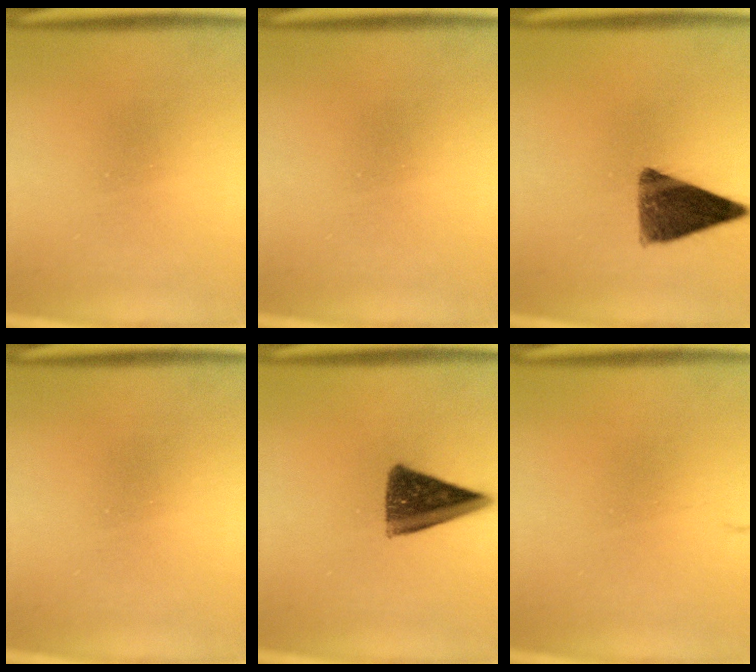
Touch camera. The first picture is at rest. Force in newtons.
{"total": 0.0}
{"total": 10.3}
{"total": 0.0}
{"total": 10.4}
{"total": 1.6}